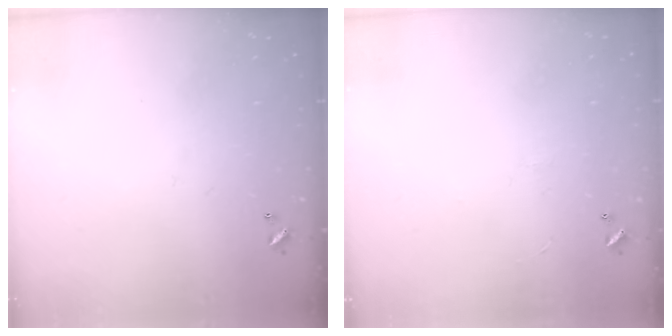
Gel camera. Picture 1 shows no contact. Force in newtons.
{"total": 0.7, "press": 0.3, "slide": 0.7}